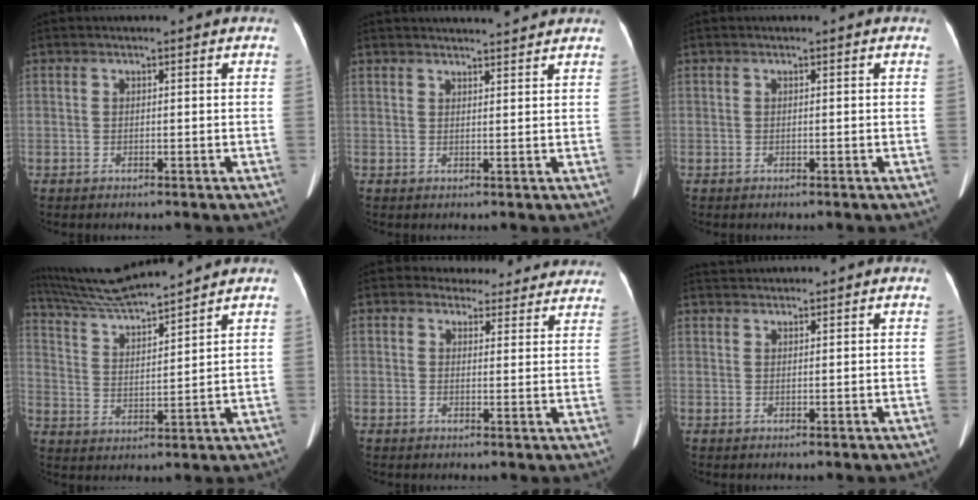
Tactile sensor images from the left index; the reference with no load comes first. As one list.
[{"total": 6.0, "force": [5.8, 0.1, 1.6], "torque": [-0.019, 0.004, 0.066]}, {"total": 0.0}, {"total": 12.3, "force": [11.3, -0.9, 4.7], "torque": [-0.095, 0.011, 0.206]}, {"total": 11.8, "force": [10.6, 5.3, 0.2], "torque": [0.041, -0.013, 0.098]}, {"total": 3.2, "force": [3.2, 0.1, 0.6], "torque": [-0.007, 0.022, 0.055]}]